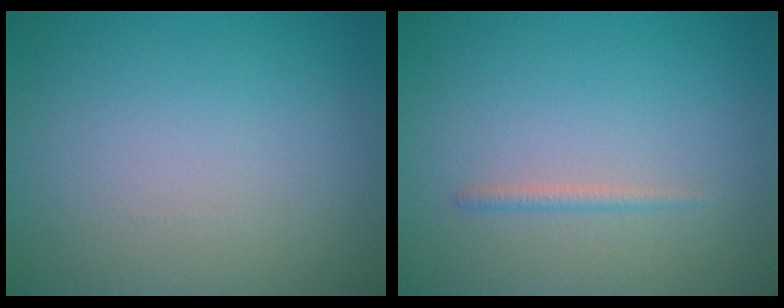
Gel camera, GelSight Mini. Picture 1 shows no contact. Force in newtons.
{"total": 0.8, "press": 0.8, "slide": 0.0}